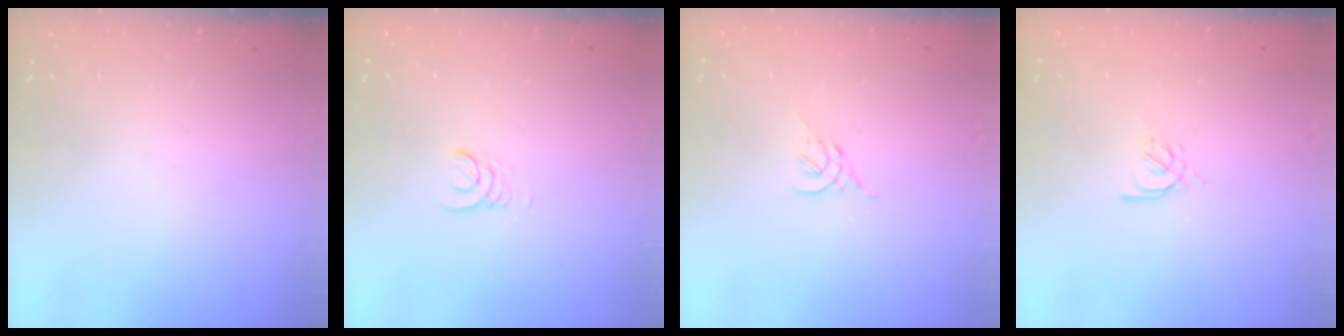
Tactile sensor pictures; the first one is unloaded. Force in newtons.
{"total": 1.4, "press": 1.4, "slide": 0.2}
{"total": 2.6, "press": 2.5, "slide": 0.8}
{"total": 2.4, "press": 2.4, "slide": 0.5}